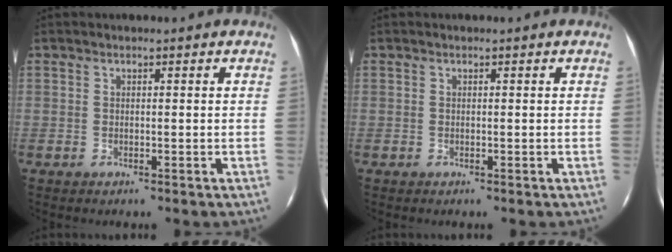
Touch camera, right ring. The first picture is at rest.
{"total": 0.0}